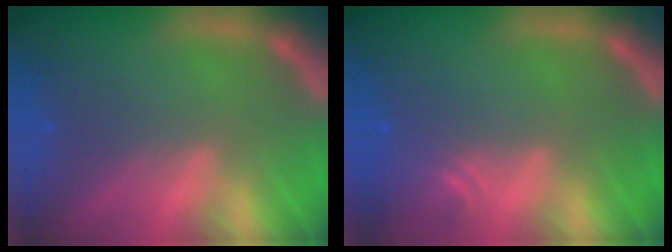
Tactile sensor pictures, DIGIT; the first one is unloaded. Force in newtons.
{"total": 2.4}